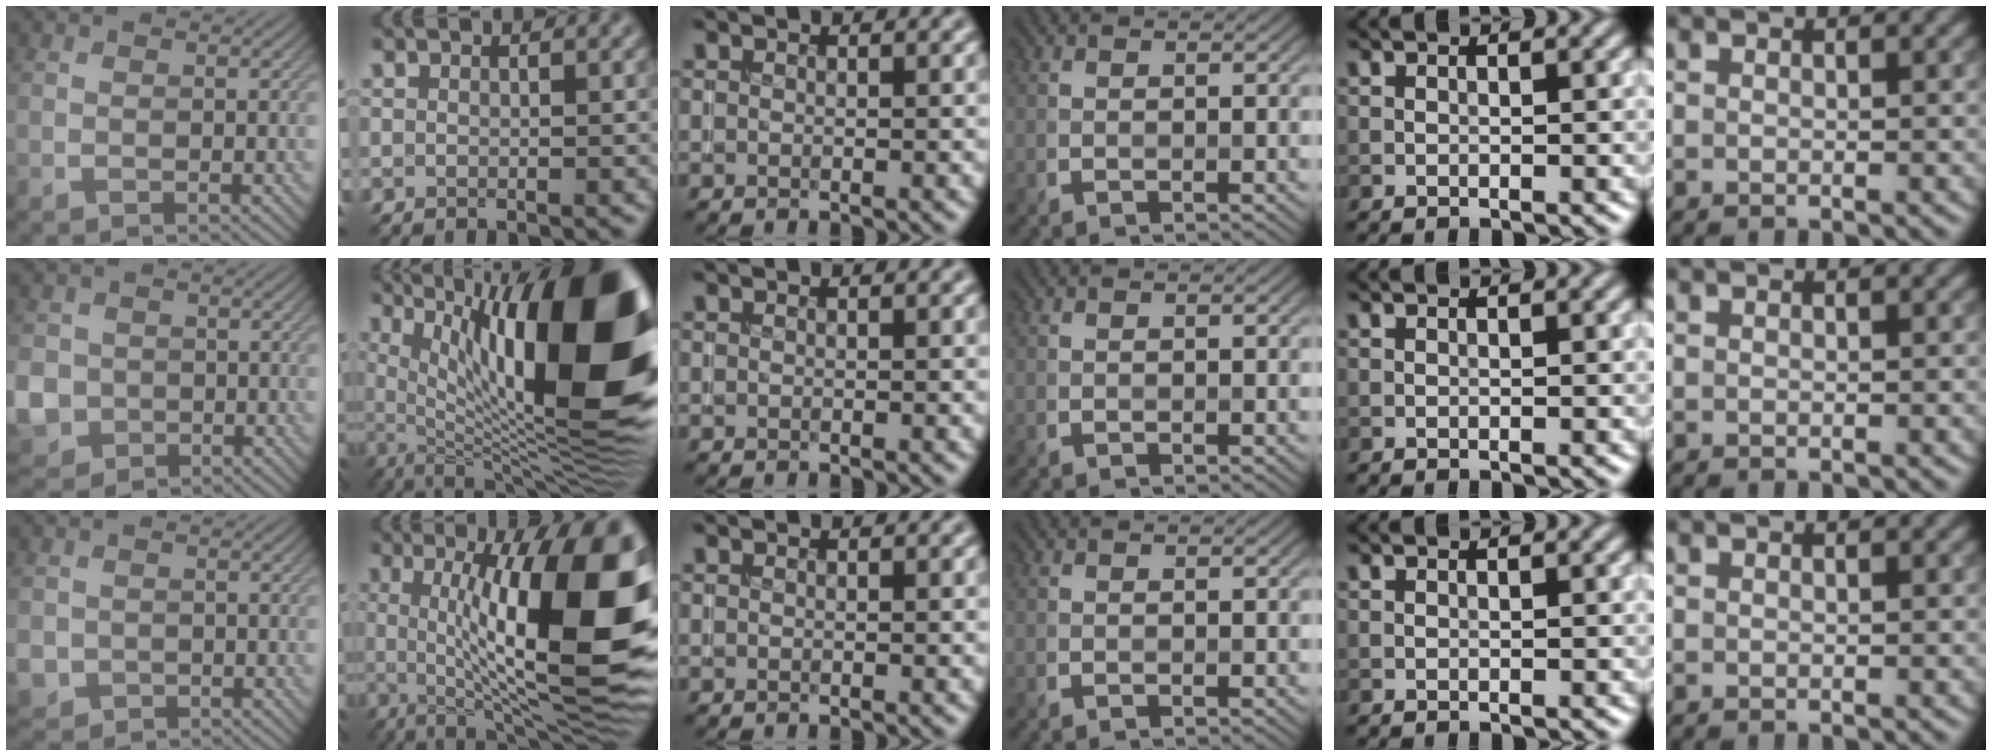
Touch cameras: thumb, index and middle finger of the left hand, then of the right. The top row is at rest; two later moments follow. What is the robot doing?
{"motion": "insert", "object": "coin"}